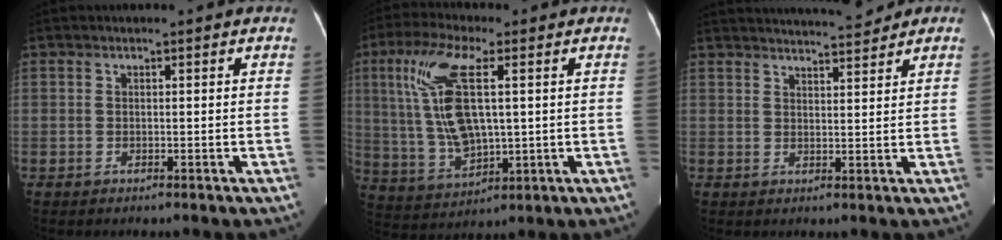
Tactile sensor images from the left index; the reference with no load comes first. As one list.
[{"total": 12.8, "force": [2.9, 4.2, 11.7], "torque": [-0.263, 0.009, 0.062]}, {"total": 10.0, "force": [9.3, 0.9, 3.5], "torque": [-0.050, 0.009, 0.126]}]